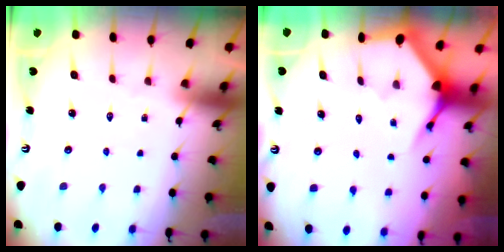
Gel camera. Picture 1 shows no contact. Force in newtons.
{"total": 3.7, "press": 3.7, "slide": 0.4}